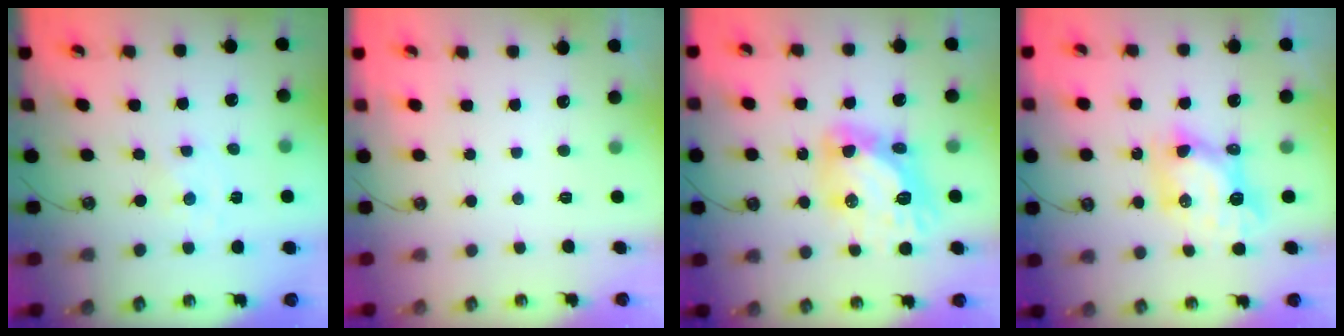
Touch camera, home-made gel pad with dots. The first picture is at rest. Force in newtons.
{"total": 0.0}
{"total": 13.3, "press": 13.3, "slide": 0.9}
{"total": 8.7, "press": 8.6, "slide": 0.8}